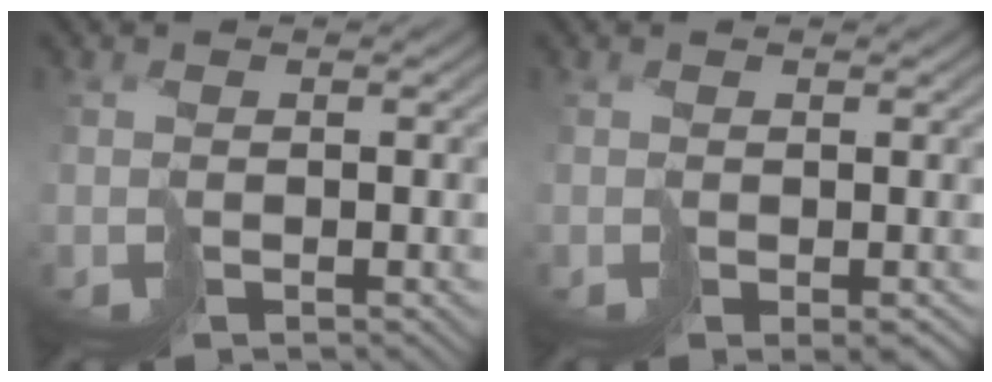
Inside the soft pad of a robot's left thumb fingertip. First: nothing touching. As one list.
[{"total": 2.4, "force": [-1.2, 1.0, 1.8], "torque": [-0.028, -0.007, -0.014]}]